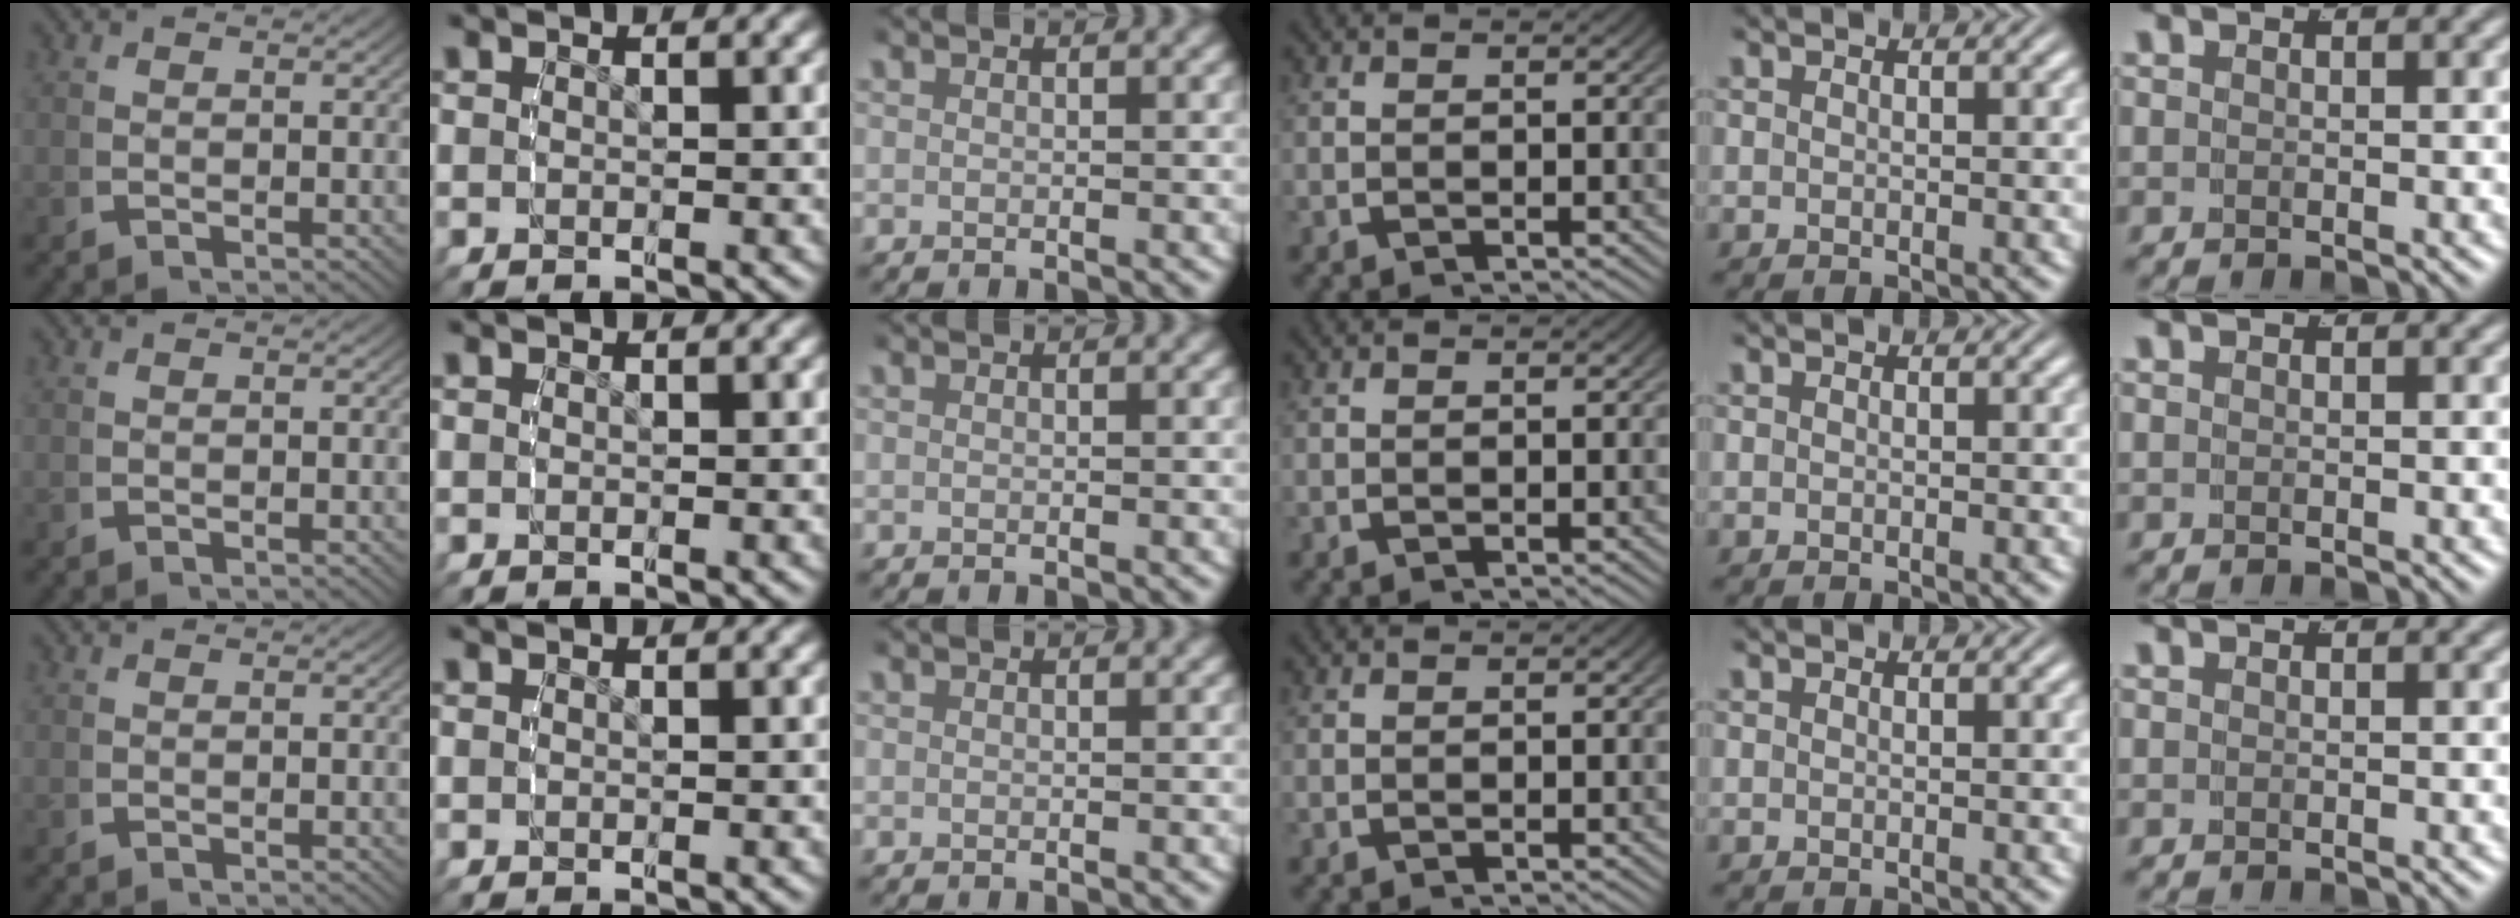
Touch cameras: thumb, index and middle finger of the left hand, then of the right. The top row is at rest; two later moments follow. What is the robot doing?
{"motion": "reach", "object": "paper"}